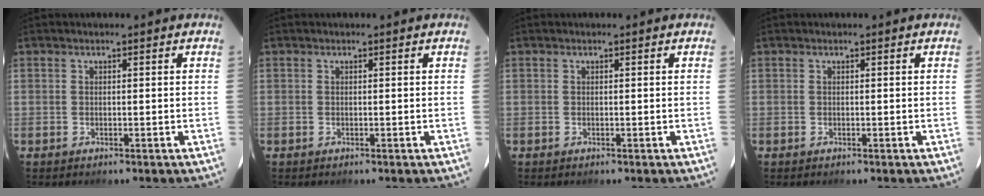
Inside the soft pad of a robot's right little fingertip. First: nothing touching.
{"total": 0.0}
{"total": 0.0}
{"total": 0.0}